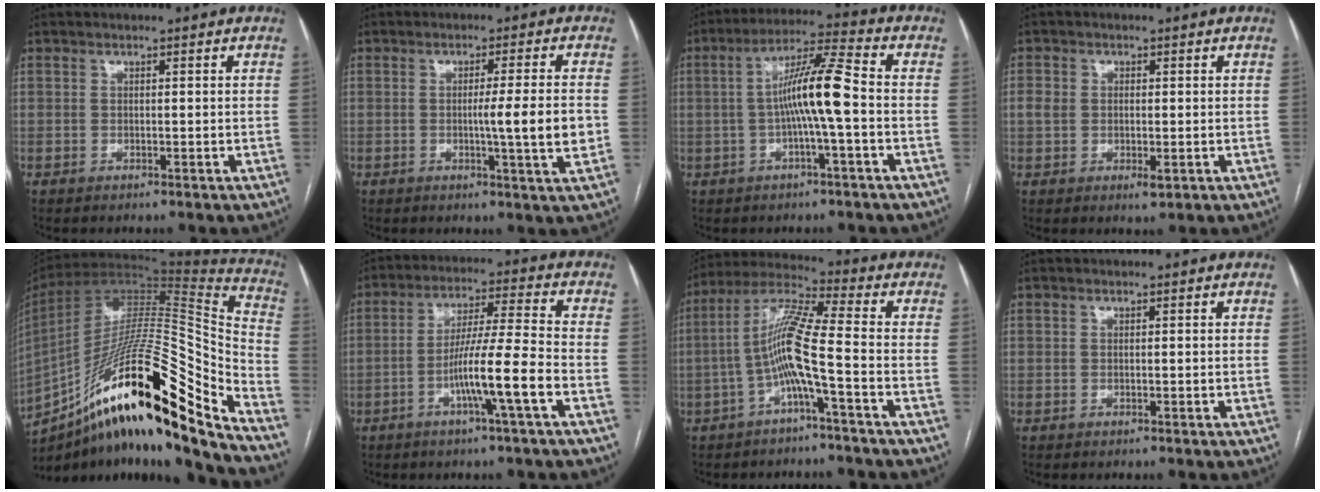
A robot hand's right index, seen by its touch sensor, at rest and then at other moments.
{"total": 7.1, "force": [-0.9, -0.9, 6.9], "torque": [-0.102, -0.010, -0.013]}
{"total": 9.4, "force": [-1.1, -0.1, 9.3], "torque": [-0.170, 0.018, -0.025]}
{"total": 3.7, "force": [-0.1, 2.5, 2.7], "torque": [-0.051, 0.005, 0.005]}
{"total": 30.2, "force": [-17.8, 3.9, 24.0], "torque": [-0.380, -0.004, -0.306]}
{"total": 9.9, "force": [-3.8, -1.1, 9.1], "torque": [-0.166, 0.003, -0.068]}
{"total": 9.2, "force": [-2.5, -0.4, 8.9], "torque": [-0.180, 0.020, -0.053]}
{"total": 0.0}